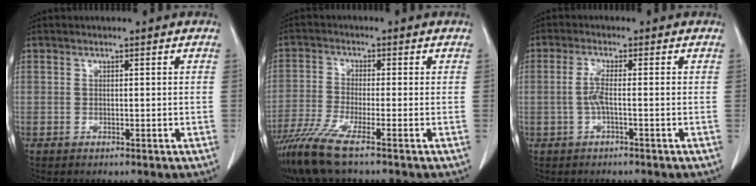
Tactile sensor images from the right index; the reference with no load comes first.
{"total": 8.0, "force": [-5.6, 0.3, 5.8], "torque": [-0.122, -0.021, -0.109]}
{"total": 2.7, "force": [-0.5, 0.0, 2.6], "torque": [-0.055, 0.001, -0.012]}